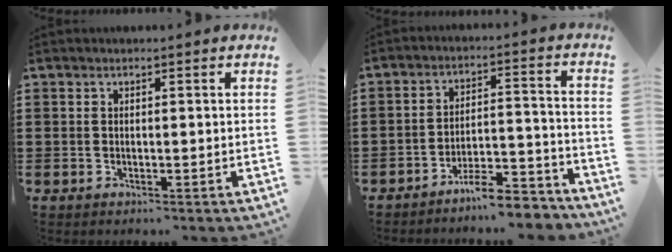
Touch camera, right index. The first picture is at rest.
{"total": 7.6, "force": [-6.9, 1.1, 2.9], "torque": [-0.046, 0.017, -0.130]}